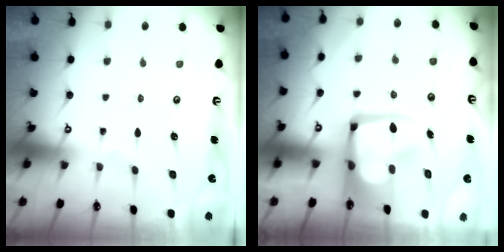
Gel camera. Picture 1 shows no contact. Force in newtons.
{"total": 7.1, "press": 7.0, "slide": 1.2}